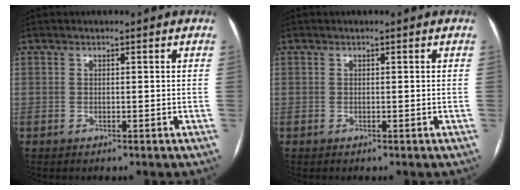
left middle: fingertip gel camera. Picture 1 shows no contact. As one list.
[{"total": 0.0}]